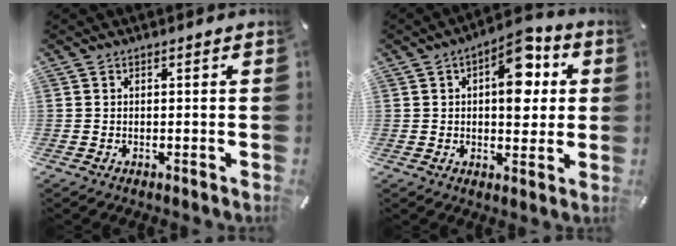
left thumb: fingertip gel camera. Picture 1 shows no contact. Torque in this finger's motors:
{"motor_torque": [1.70, 1.57, 0.20, -0.18, 0.16]}